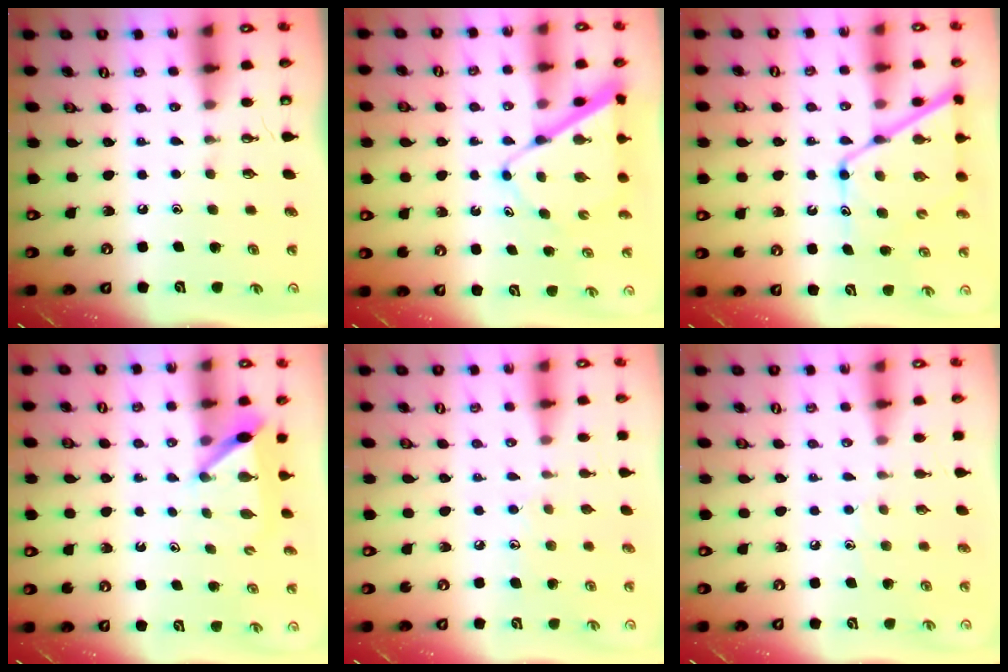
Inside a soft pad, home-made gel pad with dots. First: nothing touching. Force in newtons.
{"total": 9.0, "press": 8.9, "slide": 0.8}
{"total": 13.8, "press": 13.7, "slide": 1.3}
{"total": 6.2, "press": 6.2, "slide": 0.7}
{"total": 6.6, "press": 6.5, "slide": 0.7}
{"total": 4.8, "press": 4.8, "slide": 0.4}